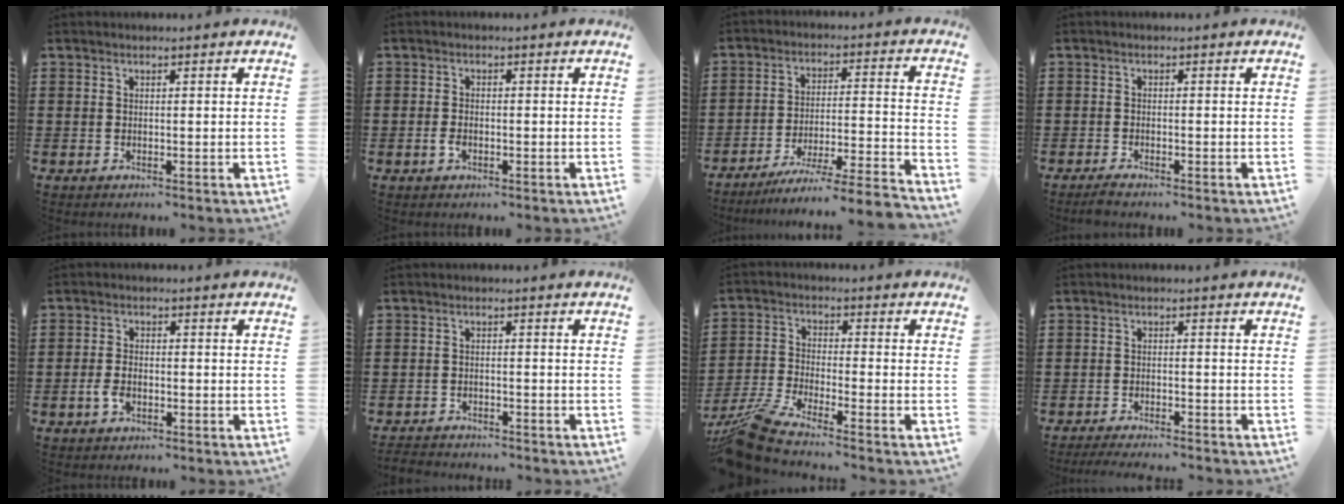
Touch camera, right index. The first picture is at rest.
{"total": 1.7, "force": [-0.7, 0.7, 1.3], "torque": [-0.035, -0.007, -0.014]}
{"total": 6.6, "force": [-5.8, -0.2, 3.0], "torque": [-0.040, -0.003, -0.113]}
{"total": 1.1, "force": [-1.0, -0.1, 0.3], "torque": [-0.004, -0.001, -0.019]}
{"total": 3.0, "force": [-1.3, 1.5, 2.3], "torque": [-0.058, -0.006, -0.027]}
{"total": 2.0, "force": [-2.0, 0.1, -0.1], "torque": [-0.007, -0.002, -0.043]}
{"total": 6.9, "force": [-6.2, 0.2, 2.9], "torque": [-0.079, -0.010, -0.126]}
{"total": 2.3, "force": [-2.2, -0.2, 0.2], "torque": [-0.008, -0.004, -0.046]}